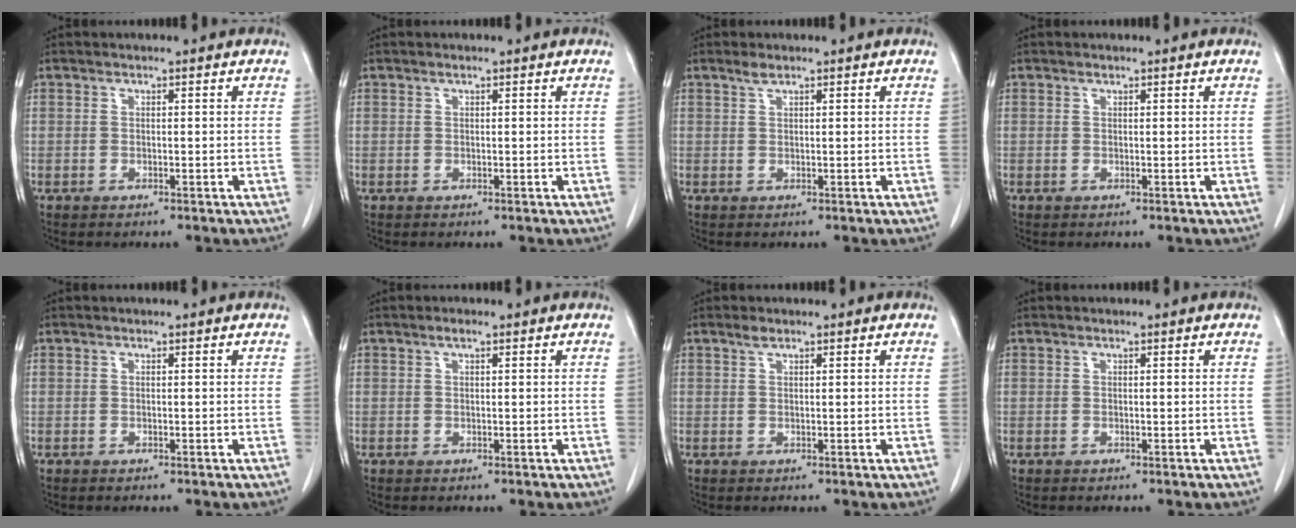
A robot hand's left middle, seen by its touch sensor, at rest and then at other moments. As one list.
[{"total": 0.0}, {"total": 1.1, "force": [0.9, 0.2, 0.6], "torque": [-0.016, 0.002, 0.020]}, {"total": 0.0}, {"total": 0.0}, {"total": 0.9, "force": [0.5, 0.2, 0.7], "torque": [-0.015, 0.004, 0.009]}, {"total": 1.0, "force": [0.8, 0.3, 0.6], "torque": [-0.013, 0.002, 0.016]}, {"total": 0.0}]